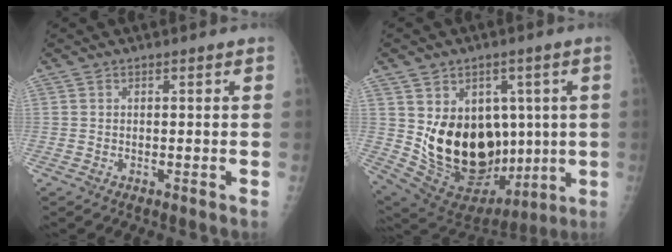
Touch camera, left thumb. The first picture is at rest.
{"total": 21.6, "force": [0.6, 14.7, 15.8], "torque": [-0.217, -0.023, 0.050]}